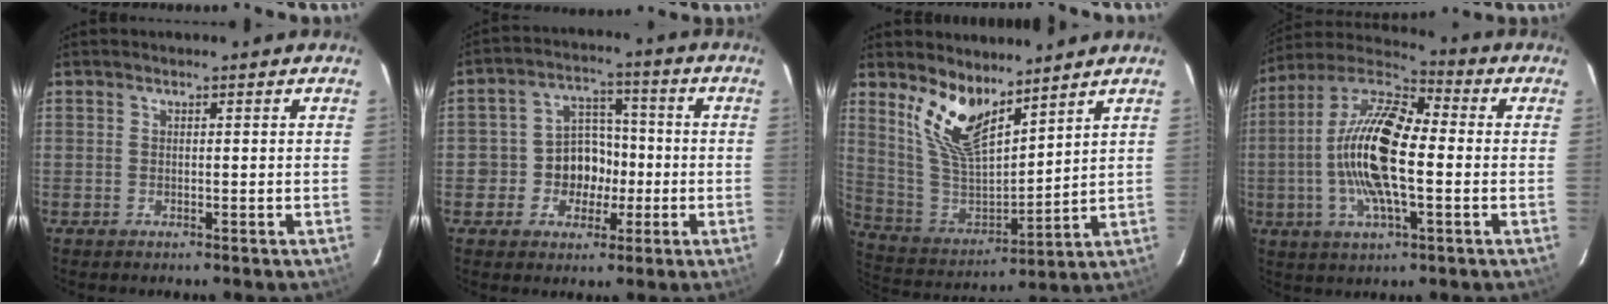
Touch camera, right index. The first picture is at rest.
{"total": 8.1, "force": [-2.2, 7.1, 3.2], "torque": [-0.064, 0.030, -0.033]}
{"total": 13.2, "force": [9.0, 5.0, 8.2], "torque": [-0.167, -0.006, 0.191]}
{"total": 17.0, "force": [-1.5, 5.8, 15.9], "torque": [-0.308, 0.006, -0.041]}